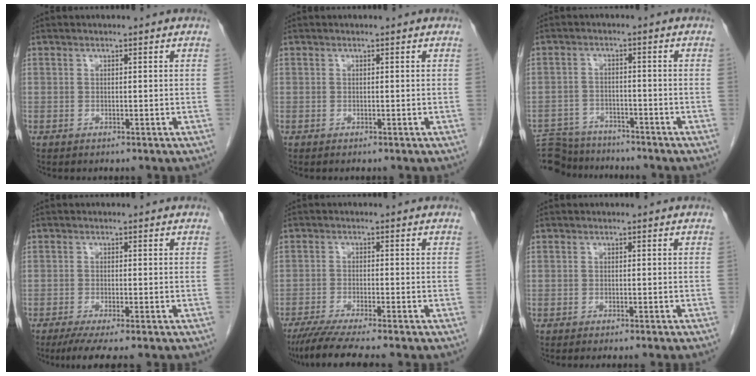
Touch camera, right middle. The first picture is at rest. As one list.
[{"total": 0.0}, {"total": 10.7, "force": [-10.1, 3.2, 1.7], "torque": [-0.038, 0.008, -0.153]}, {"total": 5.2, "force": [-4.1, 0.0, 3.3], "torque": [-0.049, -0.013, -0.065]}, {"total": 7.9, "force": [-6.6, -0.7, 4.2], "torque": [-0.059, -0.024, -0.108]}, {"total": 3.4, "force": [-2.9, -0.5, 1.6], "torque": [-0.013, 0.002, -0.038]}]